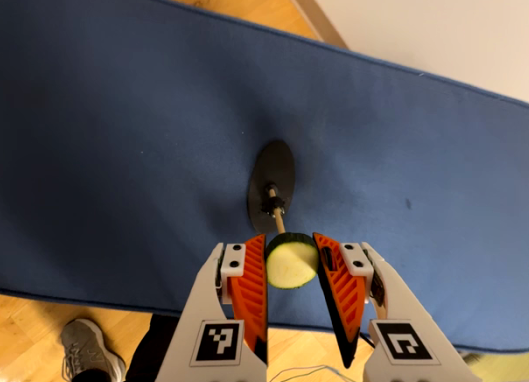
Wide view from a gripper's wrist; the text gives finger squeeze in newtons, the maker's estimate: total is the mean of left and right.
{"total": 8.0, "left": 7.8, "right": 8.3}